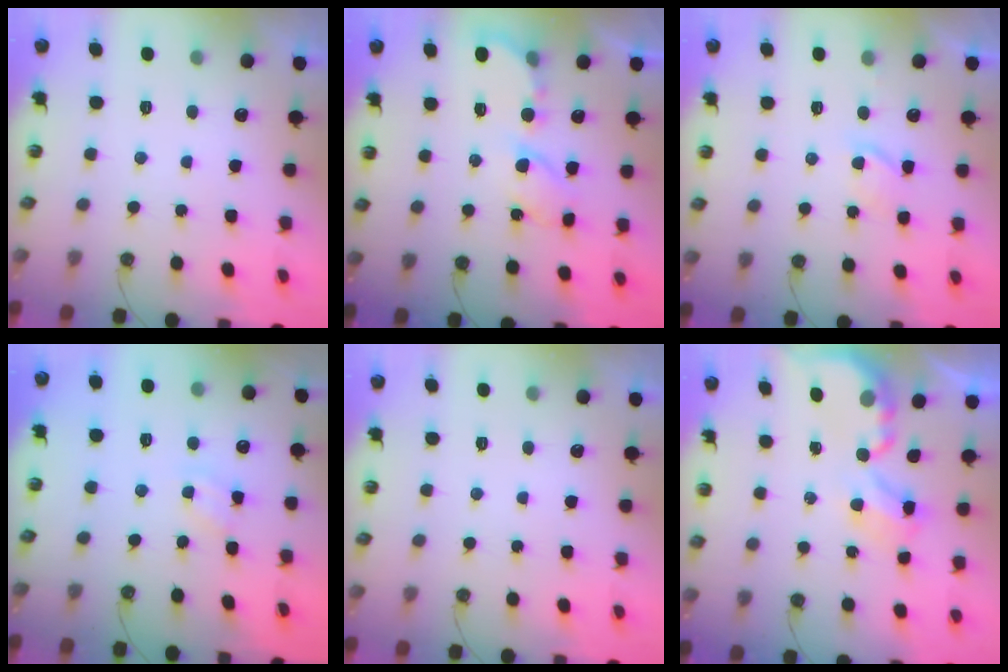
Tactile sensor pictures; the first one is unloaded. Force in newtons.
{"total": 5.8, "press": 5.8, "slide": 0.6}
{"total": 3.1, "press": 3.1, "slide": 0.4}
{"total": 2.0, "press": 2.0, "slide": 0.3}
{"total": 0.0}
{"total": 4.0, "press": 4.0, "slide": 0.2}